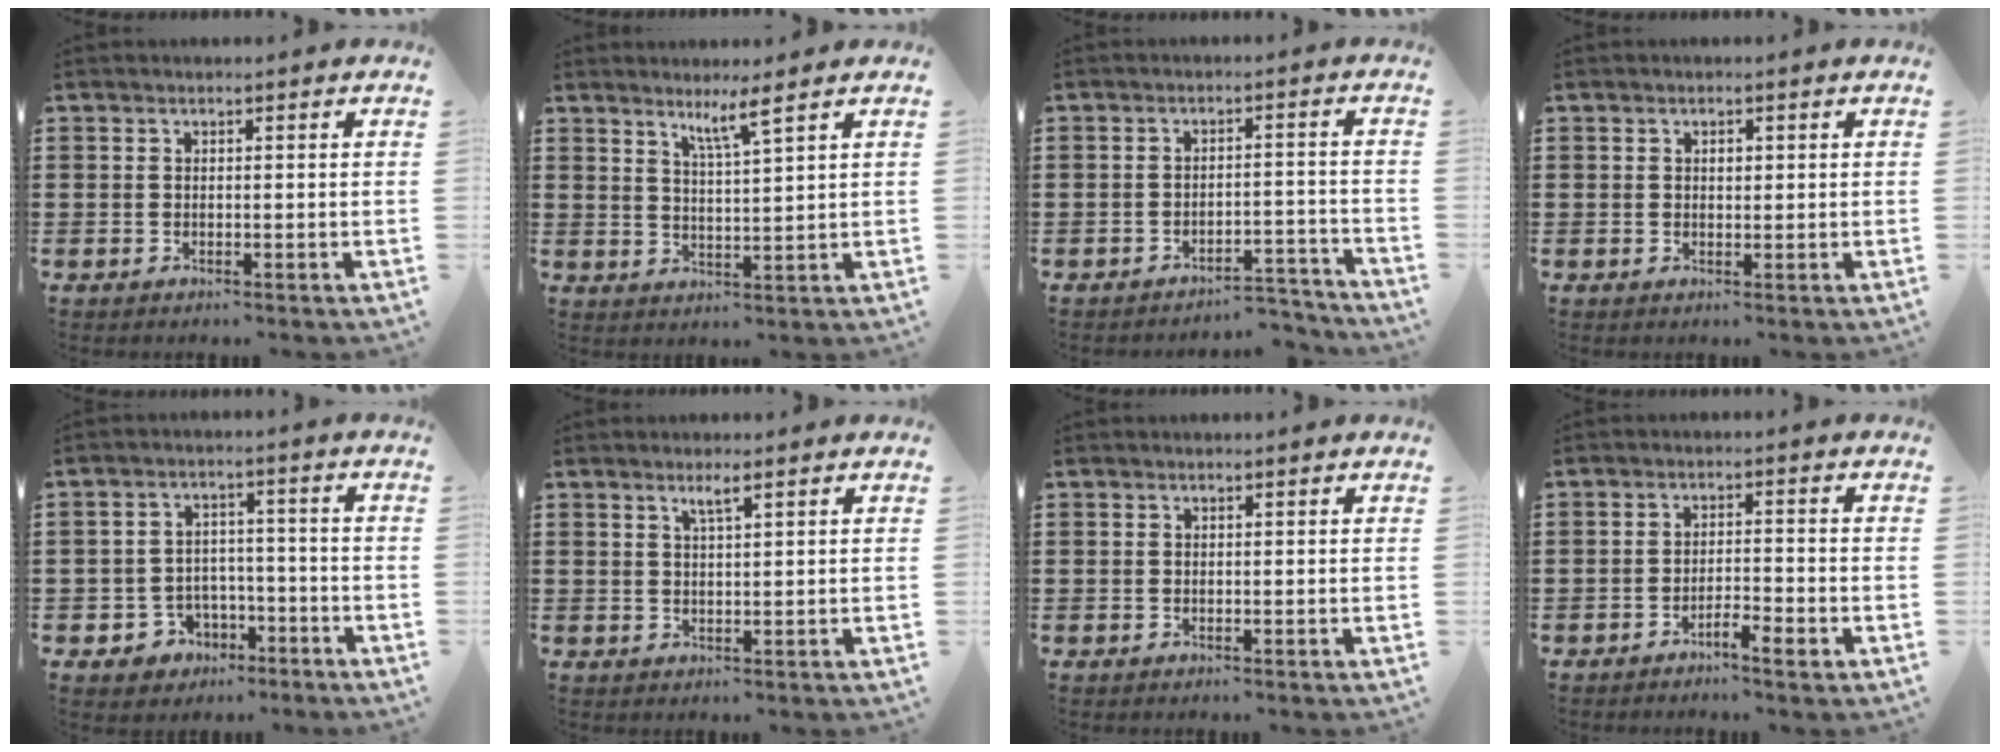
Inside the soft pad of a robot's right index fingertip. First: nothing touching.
{"total": 3.8, "force": [2.9, -0.3, 2.5], "torque": [-0.055, -0.001, 0.050]}
{"total": 4.0, "force": [-3.8, 0.3, 1.0], "torque": [-0.021, 0.001, -0.078]}
{"total": 1.1, "force": [0.3, 0.7, 0.8], "torque": [-0.018, 0.004, 0.006]}
{"total": 4.2, "force": [-2.6, 3.1, 0.9], "torque": [-0.033, 0.009, -0.053]}
{"total": 2.0, "force": [1.3, 0.1, 1.5], "torque": [-0.031, 0.000, 0.021]}
{"total": 0.0}
{"total": 2.6, "force": [-2.1, 0.3, 1.5], "torque": [-0.027, 0.005, -0.039]}